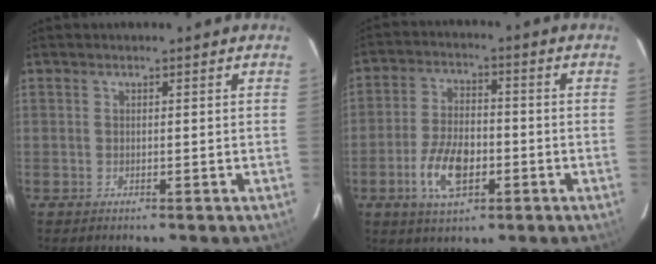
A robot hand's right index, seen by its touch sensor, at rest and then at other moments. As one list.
[{"total": 10.1, "force": [-3.7, 5.2, 7.9], "torque": [-0.164, 0.000, -0.062]}]